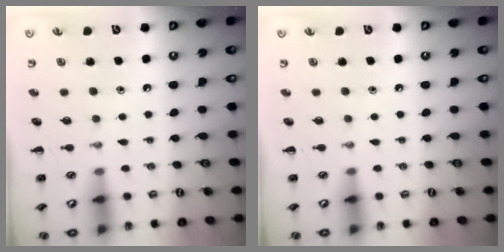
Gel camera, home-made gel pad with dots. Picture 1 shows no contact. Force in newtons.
{"total": 0.0}